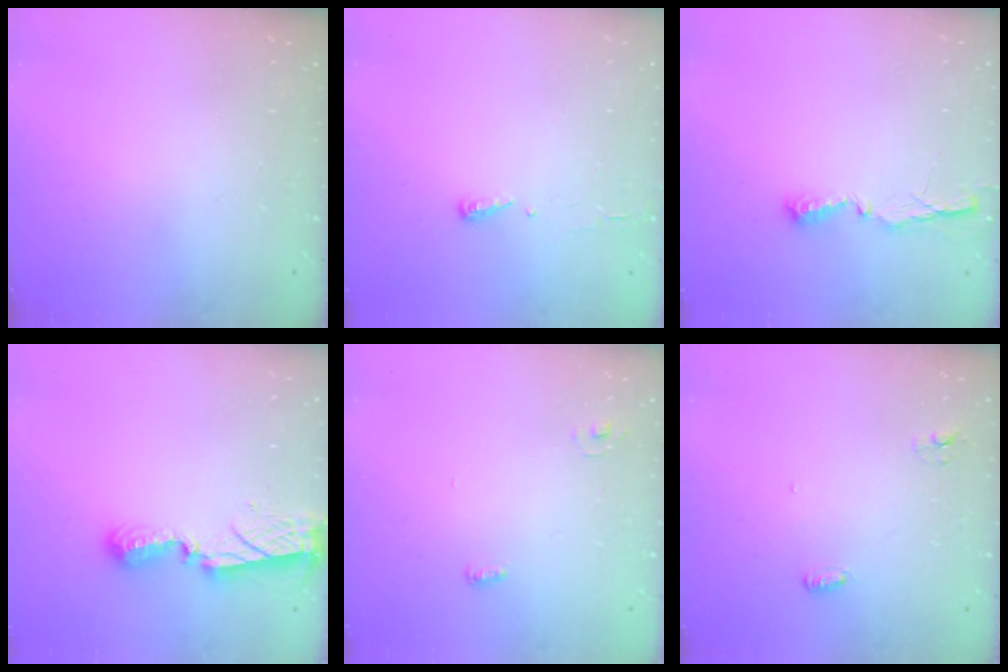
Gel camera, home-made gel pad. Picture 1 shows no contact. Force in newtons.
{"total": 2.9, "press": 2.9, "slide": 0.4}
{"total": 4.5, "press": 4.5, "slide": 0.4}
{"total": 7.9, "press": 7.9, "slide": 0.3}
{"total": 4.1, "press": 3.5, "slide": 2.2}
{"total": 3.6, "press": 3.5, "slide": 0.9}